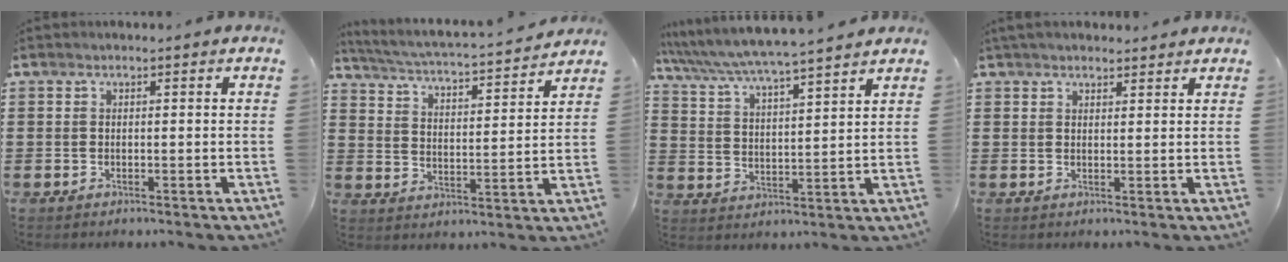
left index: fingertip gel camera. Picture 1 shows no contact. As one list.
[{"total": 3.5, "force": [3.3, -0.2, 1.1], "torque": [-0.042, -0.031, 0.046]}, {"total": 5.1, "force": [4.8, -0.4, 1.8], "torque": [-0.057, -0.034, 0.077]}, {"total": 2.4, "force": [2.2, 0.6, 0.7], "torque": [-0.019, 0.002, 0.042]}]